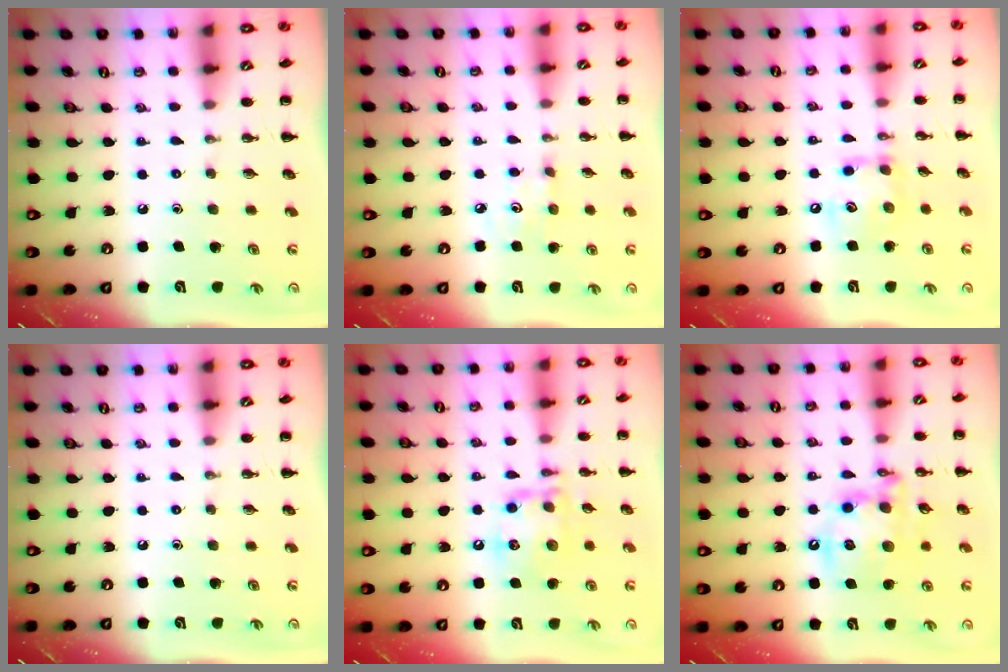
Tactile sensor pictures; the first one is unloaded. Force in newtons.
{"total": 3.7, "press": 3.6, "slide": 1.0}
{"total": 10.1, "press": 10.1, "slide": 0.6}
{"total": 0.0}
{"total": 14.4, "press": 14.2, "slide": 1.8}
{"total": 13.7, "press": 13.4, "slide": 3.0}